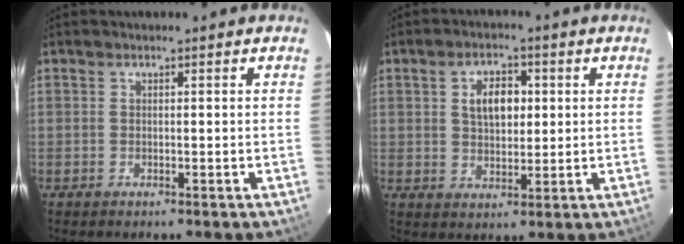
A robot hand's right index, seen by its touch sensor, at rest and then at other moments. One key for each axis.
{"total": 6.4, "fx": 1.5, "fy": 3.9, "fz": 4.9, "tx": -0.081, "ty": 0.013, "tz": 0.030}